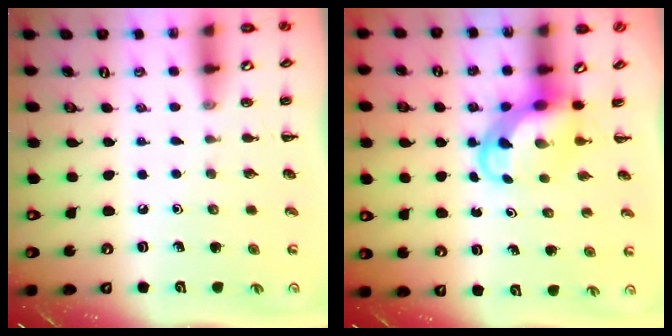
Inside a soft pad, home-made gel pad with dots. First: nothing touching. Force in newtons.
{"total": 5.4, "press": 5.3, "slide": 0.6}